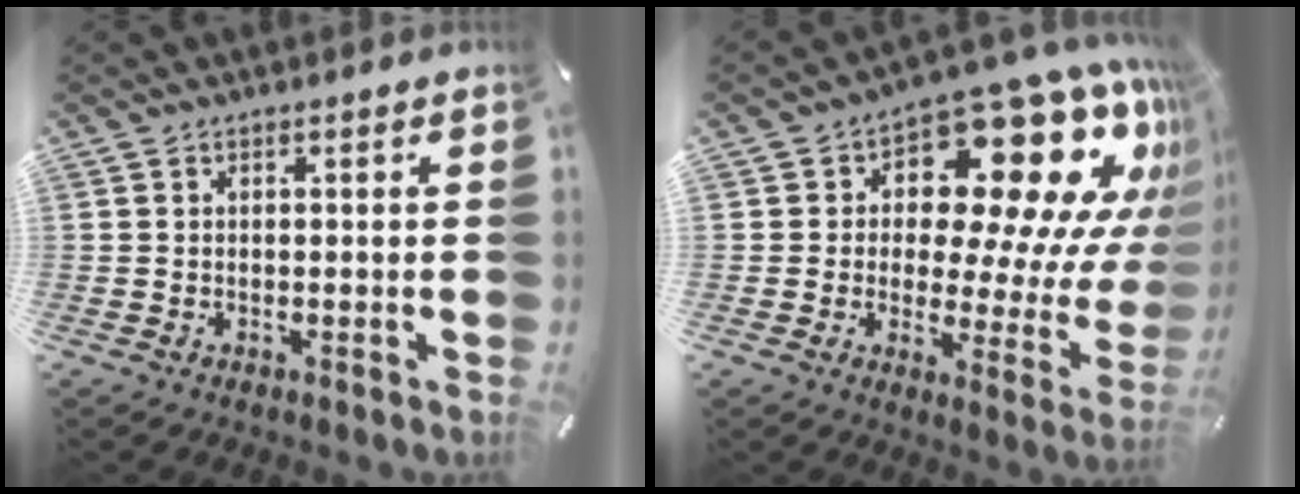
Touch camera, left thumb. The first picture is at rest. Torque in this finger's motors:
{"motor_torque": [2.52, 2.48, 1.54, -1.23, 0.20]}